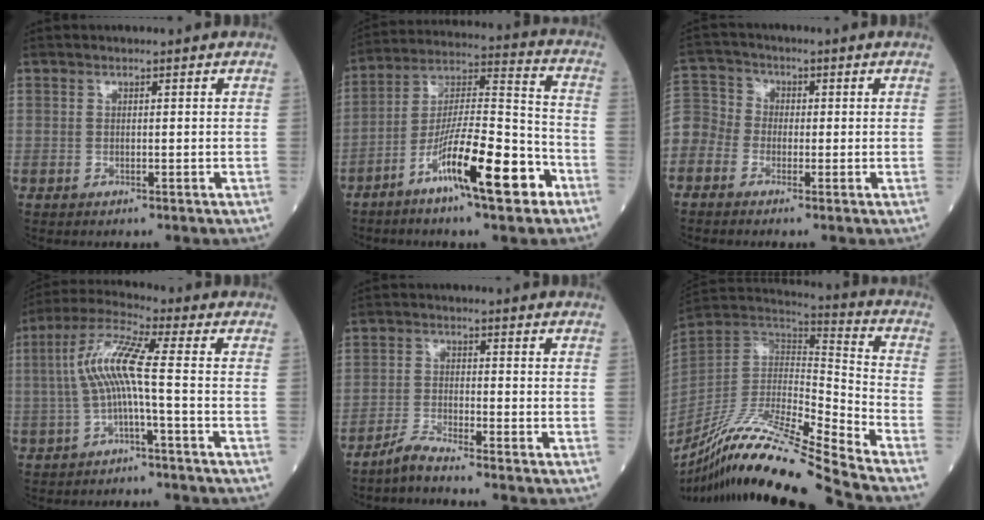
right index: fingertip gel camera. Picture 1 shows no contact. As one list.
[{"total": 15.6, "force": [-8.0, 2.1, 13.2], "torque": [-0.237, -0.002, -0.139]}, {"total": 9.8, "force": [-3.0, 8.8, 3.1], "torque": [-0.098, 0.045, -0.068]}, {"total": 8.2, "force": [-0.8, 0.1, 8.2], "torque": [-0.172, 0.029, -0.020]}, {"total": 3.3, "force": [-3.1, -0.6, 1.0], "torque": [-0.027, -0.014, -0.067]}, {"total": 21.6, "force": [-18.3, -1.4, 11.5], "torque": [-0.239, -0.020, -0.342]}]